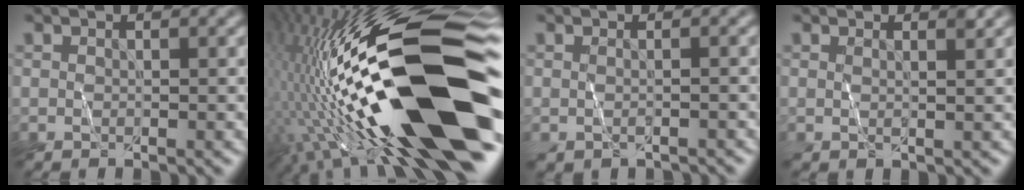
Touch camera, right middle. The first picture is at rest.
{"total": 19.6, "force": [-4.4, 5.9, 18.2], "torque": [-0.305, 0.021, -0.078]}
{"total": 1.0, "force": [-0.2, 0.4, 0.9], "torque": [-0.013, 0.001, -0.006]}
{"total": 1.2, "force": [0.8, 0.3, 0.8], "torque": [-0.011, -0.002, 0.005]}